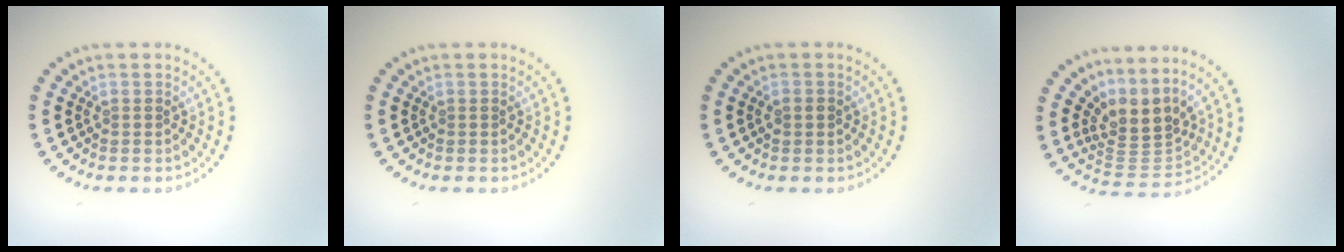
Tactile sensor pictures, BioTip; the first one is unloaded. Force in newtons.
{"total": 0.0}
{"total": 1.2, "press": 1.2, "slide": 0.2}
{"total": 3.9, "press": 2.5, "slide": 3.0}